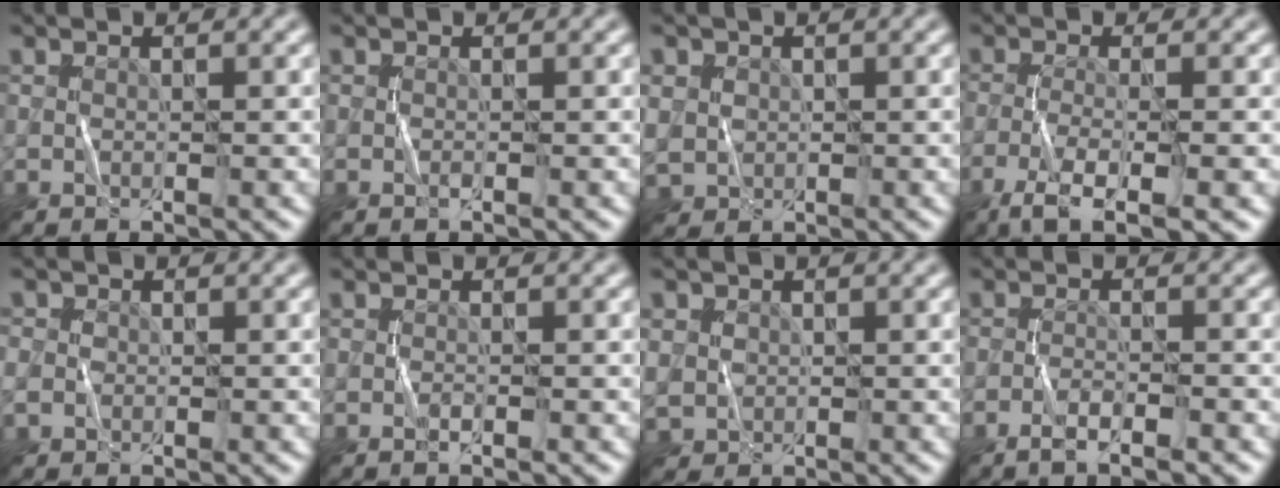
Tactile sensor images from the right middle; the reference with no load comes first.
{"total": 0.0}
{"total": 3.3, "force": [0.5, 3.1, 1.1], "torque": [-0.043, 0.007, 0.008]}
{"total": 4.5, "force": [-2.7, 0.7, 3.6], "torque": [-0.073, -0.004, -0.054]}
{"total": 3.5, "force": [-0.4, 3.2, 1.4], "torque": [-0.036, 0.014, -0.025]}
{"total": 0.5, "force": [-0.4, -0.1, 0.3], "torque": [-0.009, 0.003, -0.005]}
{"total": 2.9, "force": [0.4, 2.8, 0.8], "torque": [-0.035, 0.006, 0.008]}
{"total": 2.3, "force": [-1.7, 0.1, 1.5], "torque": [-0.032, 0.004, -0.032]}